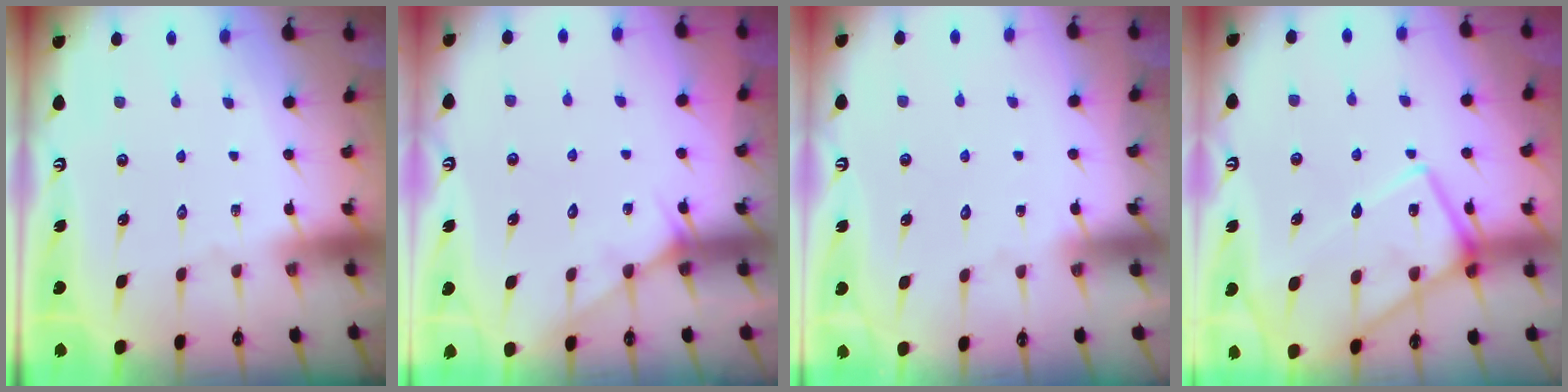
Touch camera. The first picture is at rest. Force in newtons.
{"total": 4.8, "press": 4.8, "slide": 0.5}
{"total": 4.7, "press": 4.6, "slide": 0.4}
{"total": 17.0, "press": 17.0, "slide": 1.4}